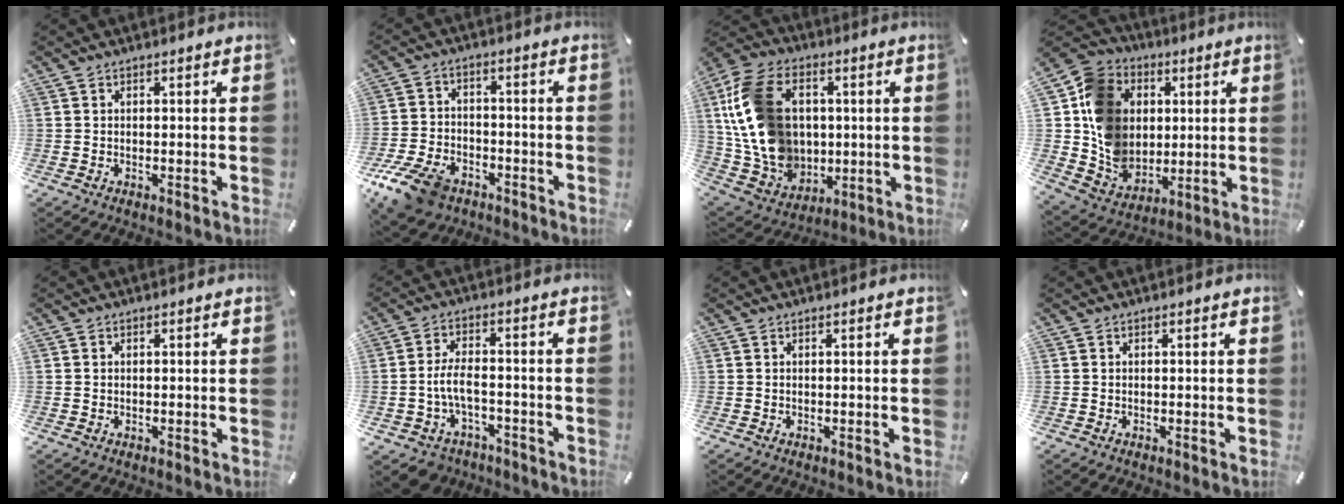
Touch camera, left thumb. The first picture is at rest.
{"total": 11.1, "force": [-7.2, 6.6, 5.3], "torque": [-0.107, 0.042, -0.132]}
{"total": 20.0, "force": [2.9, 15.7, 12.0], "torque": [-0.265, -0.005, 0.061]}
{"total": 15.3, "force": [1.6, 13.9, 6.3], "torque": [-0.140, 0.002, 0.041]}
{"total": 0.6, "force": [0.0, 0.6, 0.2], "torque": [-0.004, 0.004, -0.001]}
{"total": 7.0, "force": [-2.8, 4.6, 4.6], "torque": [-0.097, 0.020, -0.052]}
{"total": 0.0}
{"total": 0.0}